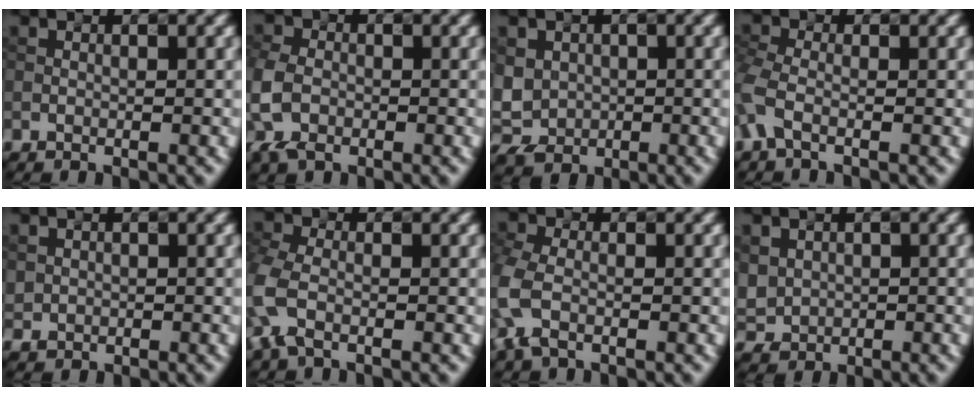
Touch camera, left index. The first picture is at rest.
{"total": 4.4, "force": [-1.6, 3.3, 2.5], "torque": [-0.068, -0.004, -0.040]}
{"total": 3.9, "force": [0.3, 3.6, 1.4], "torque": [-0.039, 0.003, 0.011]}
{"total": 2.5, "force": [-1.1, 1.1, 1.9], "torque": [-0.056, -0.001, -0.034]}
{"total": 1.1, "force": [0.2, 1.1, -0.1], "torque": [0.003, -0.001, 0.004]}
{"total": 4.3, "force": [-1.7, 2.6, 2.9], "torque": [-0.088, -0.002, -0.046]}
{"total": 4.8, "force": [-1.7, 3.0, 3.3], "torque": [-0.096, -0.005, -0.046]}
{"total": 2.4, "force": [0.6, 2.3, 0.5], "torque": [-0.023, 0.001, 0.018]}